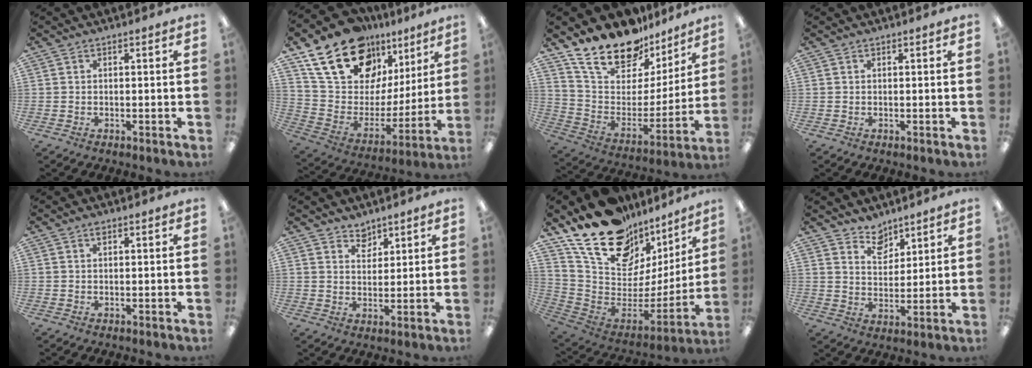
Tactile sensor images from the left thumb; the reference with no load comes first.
{"total": 21.5, "force": [15.1, 11.8, 9.8], "torque": [-0.180, -0.092, 0.273]}
{"total": 19.5, "force": [16.1, 8.7, 6.7], "torque": [-0.140, -0.117, 0.295]}
{"total": 0.0}
{"total": 0.9, "force": [0.6, 0.4, 0.6], "torque": [-0.014, 0.003, 0.011]}
{"total": 4.2, "force": [3.6, 2.2, 0.1], "torque": [0.003, -0.021, 0.065]}
{"total": 22.2, "force": [15.2, 12.5, 10.2], "torque": [-0.157, -0.112, 0.286]}
{"total": 6.6, "force": [5.6, 3.4, 0.6], "torque": [-0.011, -0.039, 0.105]}